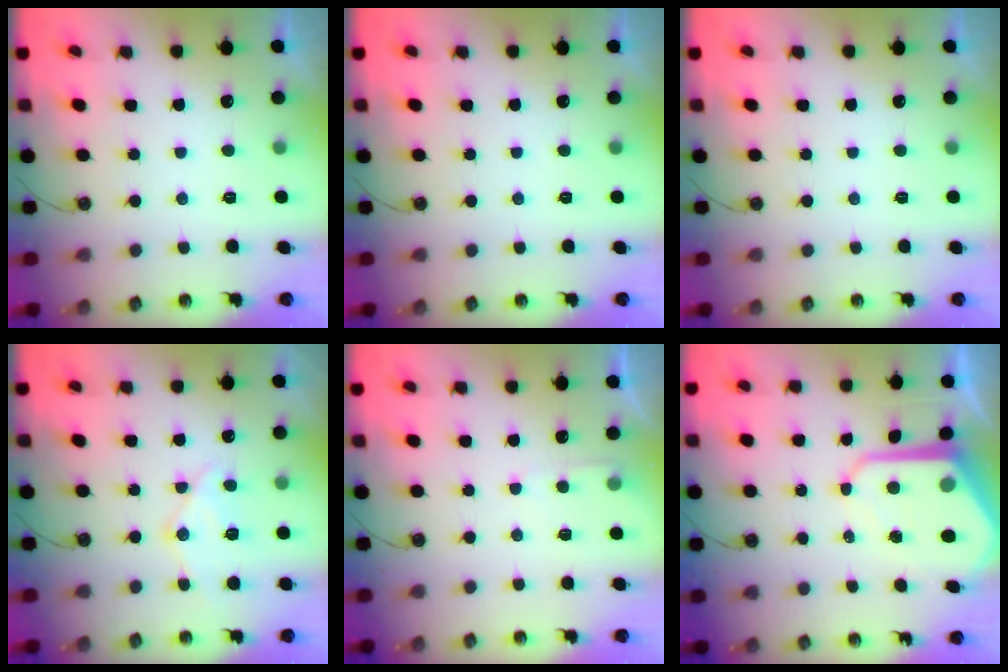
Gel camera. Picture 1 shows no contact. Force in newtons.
{"total": 0.0}
{"total": 0.0}
{"total": 14.4, "press": 14.3, "slide": 1.4}
{"total": 3.7, "press": 3.7, "slide": 0.4}
{"total": 12.7, "press": 12.7, "slide": 1.1}